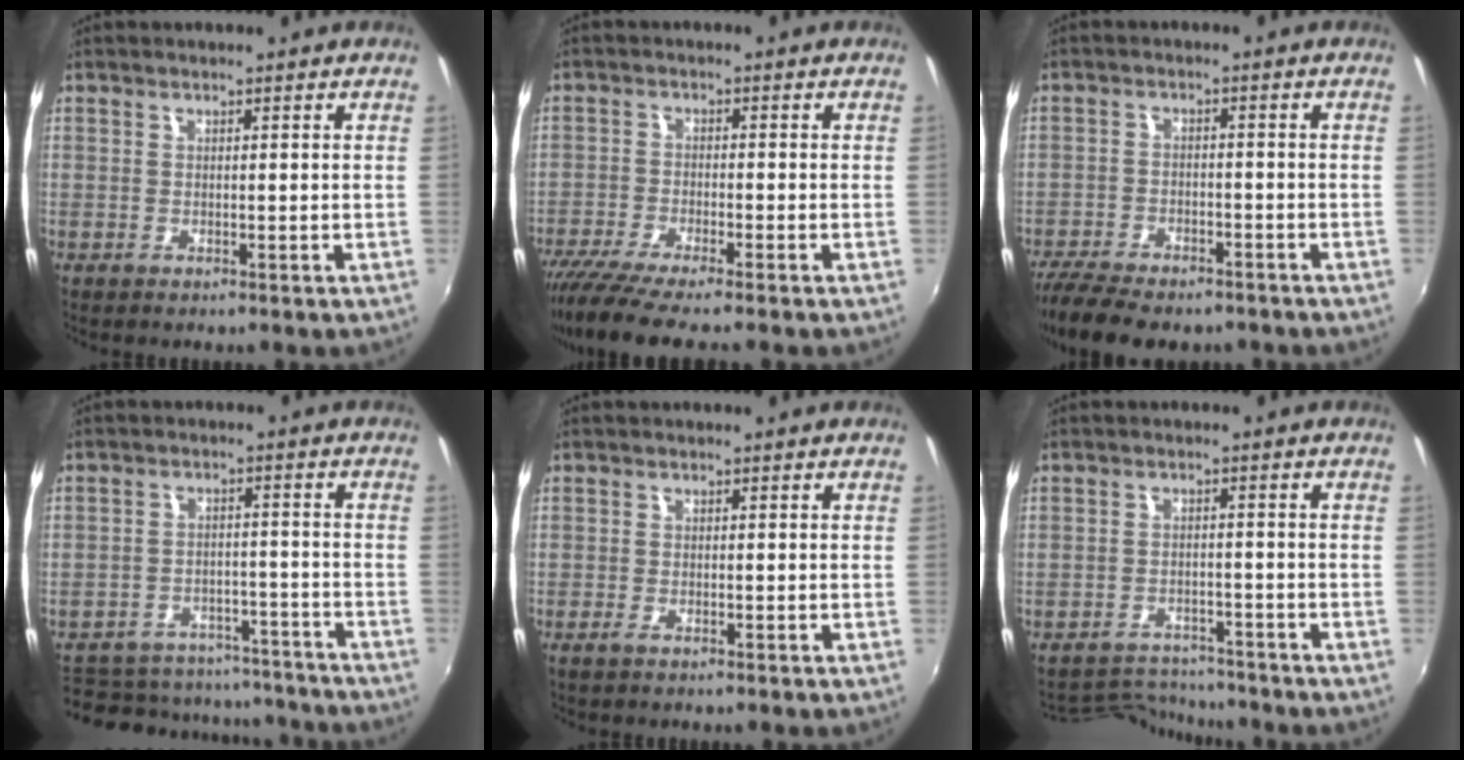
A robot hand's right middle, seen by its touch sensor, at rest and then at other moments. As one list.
[{"total": 8.4, "force": [-7.2, -0.1, 4.5], "torque": [-0.104, -0.033, -0.125]}, {"total": 13.5, "force": [-11.0, 4.4, 6.4], "torque": [-0.150, -0.035, -0.179]}, {"total": 15.7, "force": [-12.4, 8.7, 4.2], "torque": [-0.107, 0.039, -0.148]}, {"total": 1.2, "force": [-0.8, 0.2, 0.9], "torque": [-0.019, -0.004, -0.017]}, {"total": 7.4, "force": [-7.2, 1.8, 0.2], "torque": [-0.021, 0.016, -0.115]}]